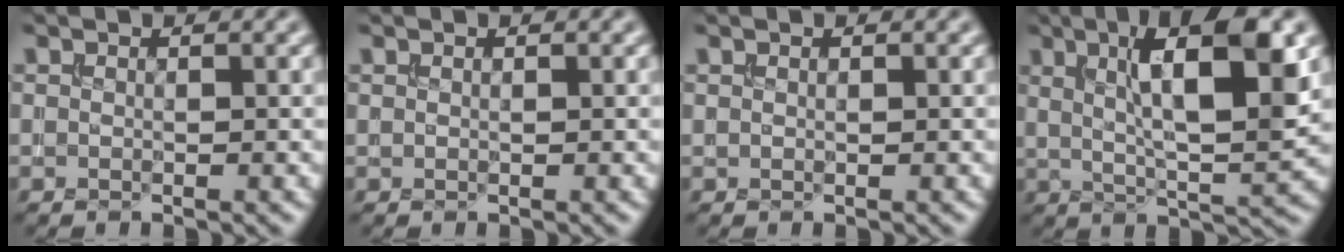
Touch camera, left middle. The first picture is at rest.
{"total": 0.0}
{"total": 0.0}
{"total": 9.7, "force": [3.1, 2.4, 8.9], "torque": [-0.138, 0.003, 0.052]}